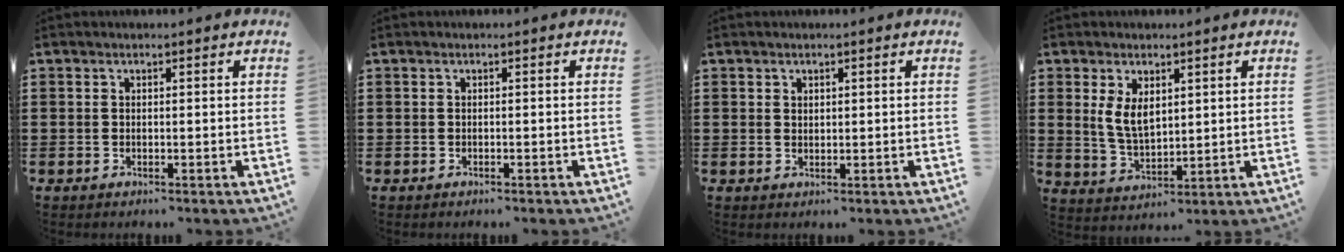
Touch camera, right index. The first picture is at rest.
{"total": 0.0}
{"total": 1.0, "force": [0.8, 0.6, 0.2], "torque": [-0.005, 0.002, 0.015]}
{"total": 5.2, "force": [1.7, 2.9, 4.0], "torque": [-0.092, 0.003, 0.030]}